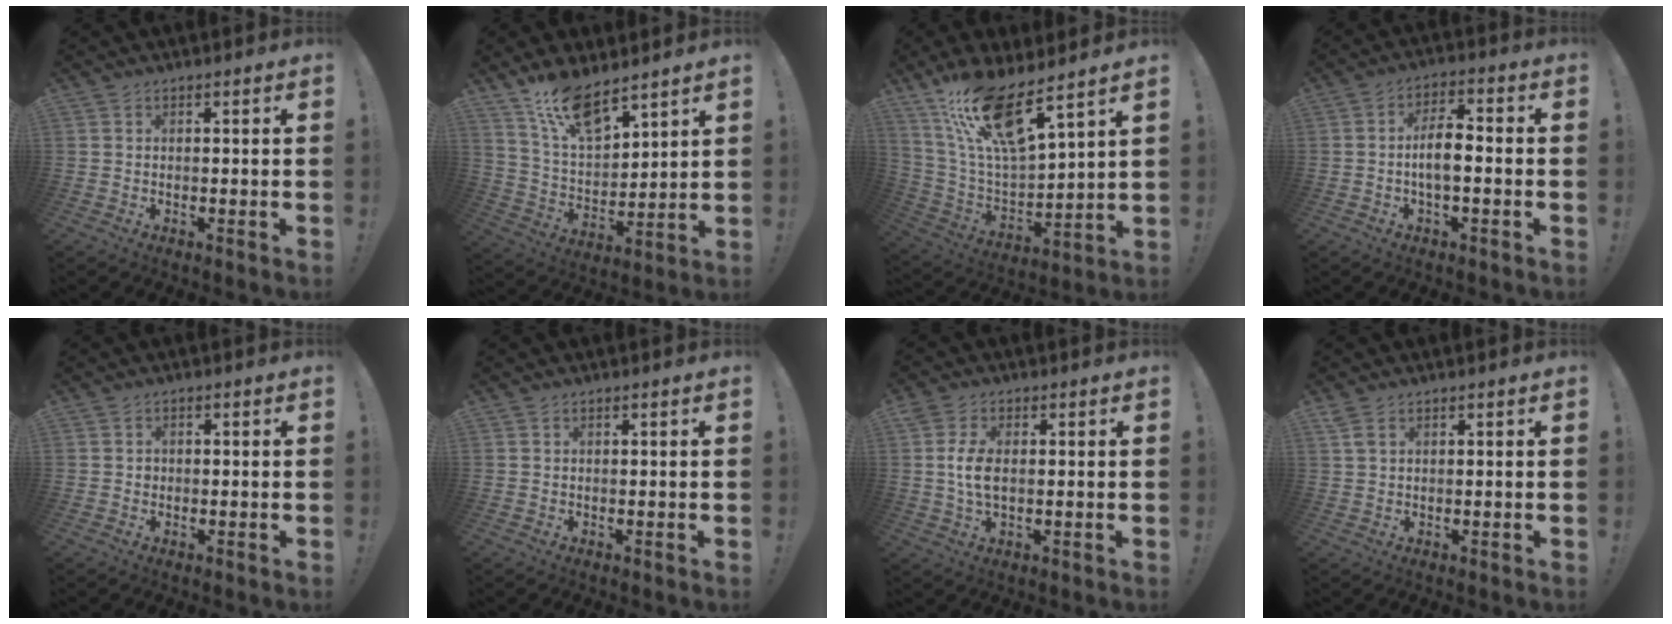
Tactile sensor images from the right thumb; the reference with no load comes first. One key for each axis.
{"total": 13.3, "fx": 10.6, "fy": 4.9, "fz": 6.5, "tx": -0.136, "ty": -0.066, "tz": 0.196}
{"total": 17.4, "fx": 12.2, "fy": 4.4, "fz": 11.6, "tx": -0.238, "ty": -0.083, "tz": 0.214}
{"total": 7.9, "fx": -1.7, "fy": 3.2, "fz": 7.0, "tx": -0.132, "ty": 0.012, "tz": -0.033}
{"total": 1.1, "fx": -0.2, "fy": 1.1, "fz": 0.1, "tx": -0.009, "ty": 0.007, "tz": -0.003}
{"total": 0.0}
{"total": 6.6, "fx": 0.5, "fy": 3.6, "fz": 5.5, "tx": -0.109, "ty": -0.002, "tz": 0.005}
{"total": 2.9, "fx": 1.6, "fy": 1.3, "fz": 2.0, "tx": -0.042, "ty": 0.001, "tz": 0.030}